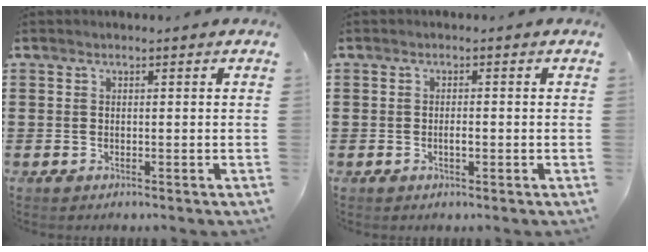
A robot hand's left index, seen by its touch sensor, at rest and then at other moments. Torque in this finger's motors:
{"motor_torque": [1.07, 0.81, 0.12, 0.16]}